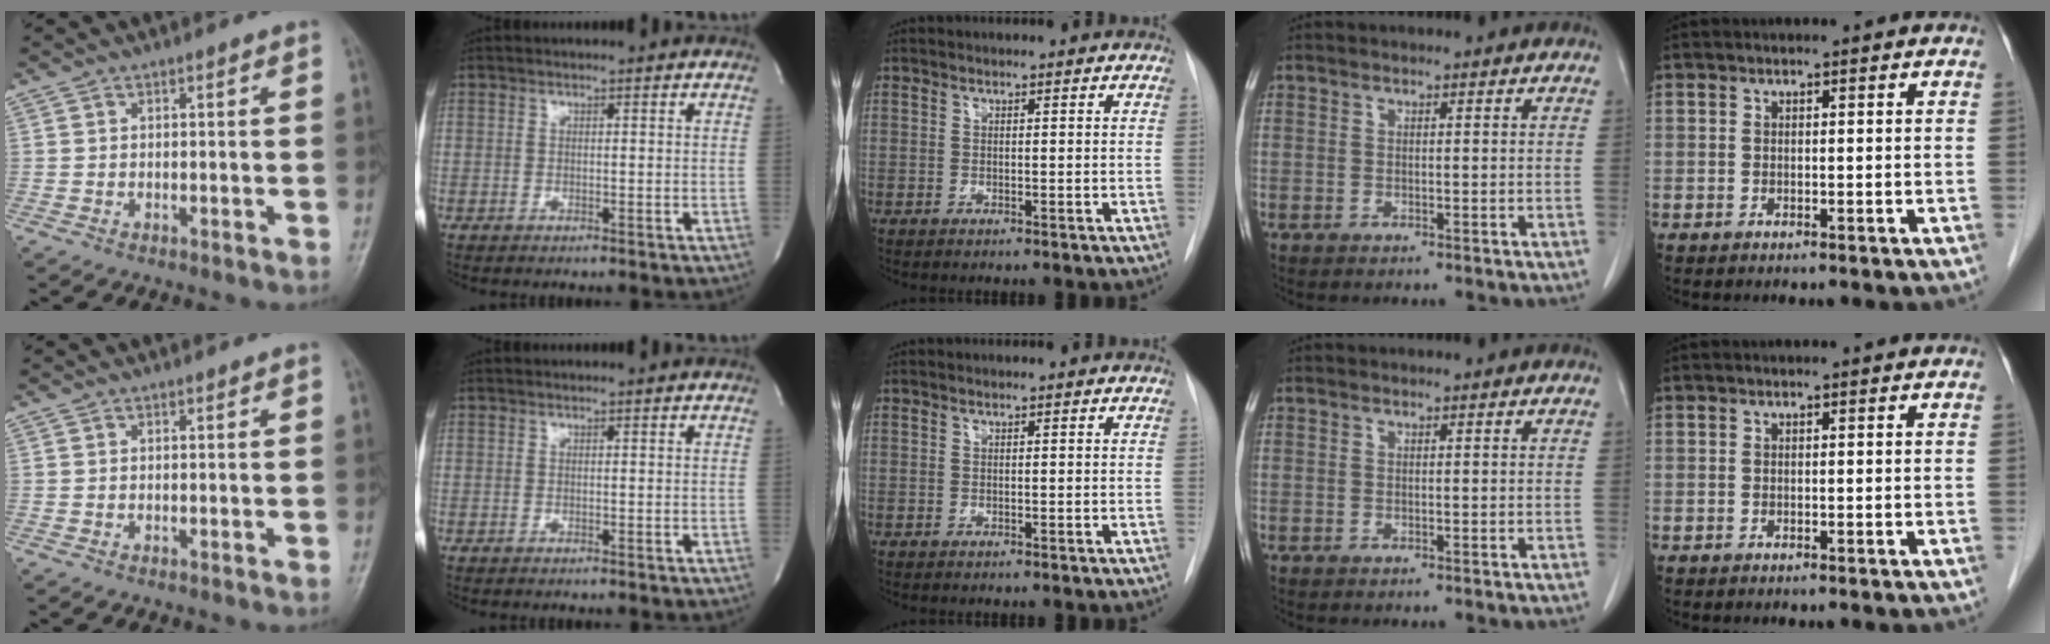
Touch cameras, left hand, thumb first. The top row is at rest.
{}